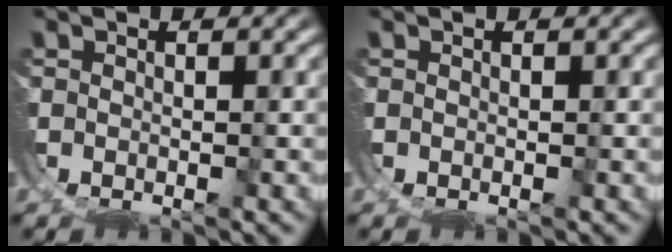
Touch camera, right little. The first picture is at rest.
{"total": 0.0}